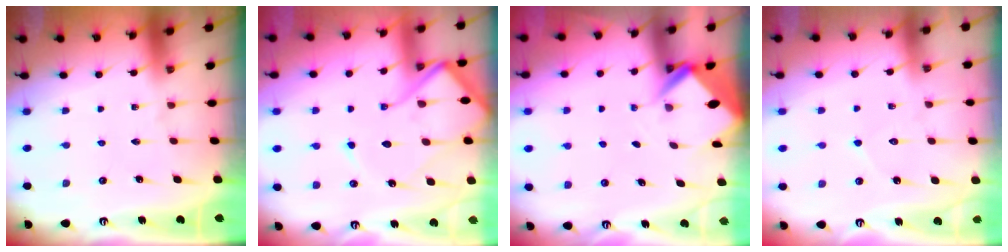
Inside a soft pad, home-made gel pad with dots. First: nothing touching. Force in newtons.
{"total": 14.0, "press": 13.9, "slide": 1.6}
{"total": 2.8, "press": 2.8, "slide": 0.1}
{"total": 5.8, "press": 5.8, "slide": 0.5}